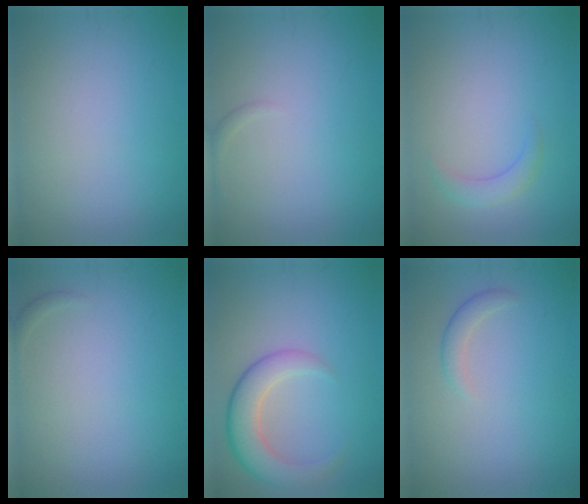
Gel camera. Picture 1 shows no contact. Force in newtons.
{"total": 0.6, "press": 0.6, "slide": 0.1}
{"total": 1.5, "press": 1.5, "slide": 0.1}
{"total": 0.5, "press": 0.5, "slide": 0.1}
{"total": 4.8, "press": 4.8, "slide": 0.2}
{"total": 1.3, "press": 1.3, "slide": 0.1}